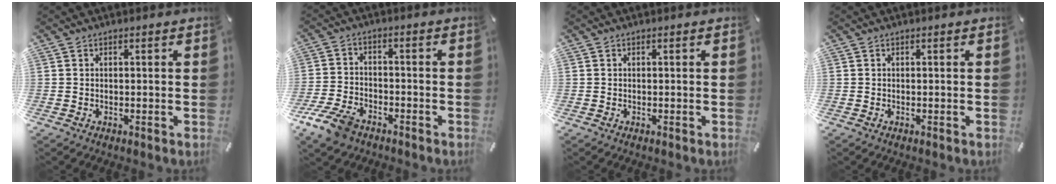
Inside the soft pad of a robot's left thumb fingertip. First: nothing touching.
{"total": 8.1, "force": [-5.5, 4.4, 4.1], "torque": [-0.094, 0.020, -0.105]}
{"total": 0.0}
{"total": 0.0}